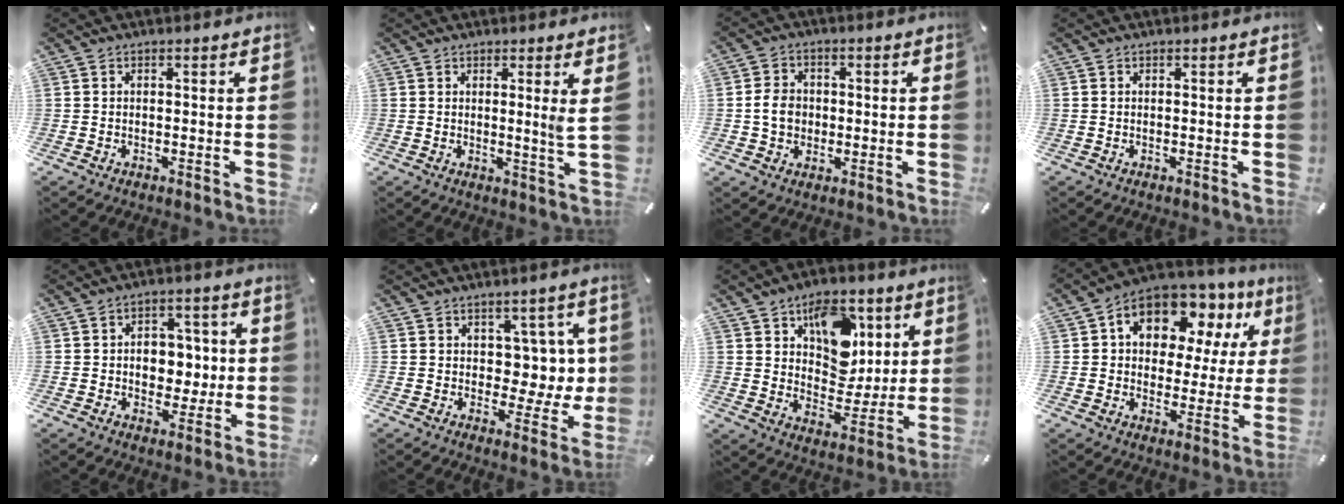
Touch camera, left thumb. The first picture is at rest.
{"total": 4.9, "force": [1.3, -0.2, 4.7], "torque": [-0.074, -0.016, 0.017]}
{"total": 5.9, "force": [-0.6, 5.1, 2.8], "torque": [-0.063, 0.004, -0.013]}
{"total": 0.0}
{"total": 8.1, "force": [-0.1, 6.4, 5.0], "torque": [-0.056, 0.001, -0.006]}
{"total": 7.8, "force": [2.3, 6.2, 4.1], "torque": [-0.048, -0.008, 0.043]}
{"total": 14.8, "force": [6.5, 11.0, 7.5], "torque": [-0.093, -0.034, 0.118]}
{"total": 12.2, "force": [6.8, 8.3, 5.9], "torque": [-0.106, -0.044, 0.123]}